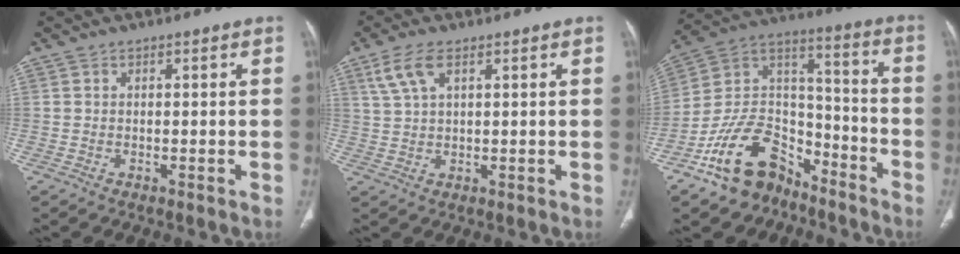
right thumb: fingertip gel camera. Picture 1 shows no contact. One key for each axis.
{"total": 5.6, "fx": 2.8, "fy": 2.3, "fz": 4.2, "tx": -0.095, "ty": 0.003, "tz": 0.064}
{"total": 17.9, "fx": -11.9, "fy": 10.7, "fz": 8.0, "tx": -0.102, "ty": 0.105, "tz": -0.212}